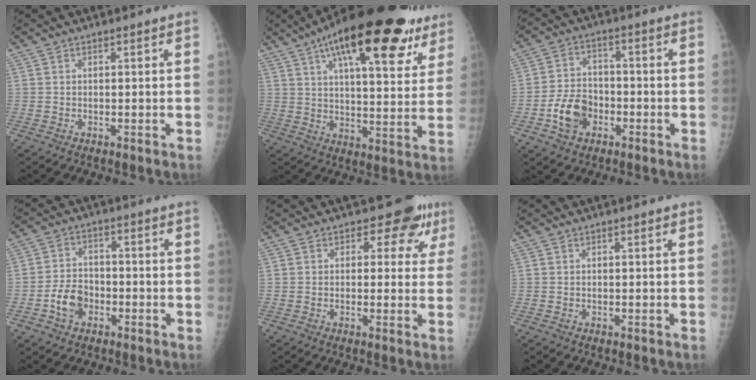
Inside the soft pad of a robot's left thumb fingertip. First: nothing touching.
{"total": 26.9, "force": [15.4, 9.5, 19.9], "torque": [-0.273, -0.017, 0.225]}
{"total": 8.6, "force": [-3.6, 6.3, 4.6], "torque": [-0.067, 0.025, -0.066]}
{"total": 6.3, "force": [-2.9, 4.6, 3.3], "torque": [-0.045, 0.025, -0.055]}
{"total": 6.2, "force": [3.1, 4.4, 3.2], "torque": [0.006, -0.006, 0.024]}
{"total": 0.0}